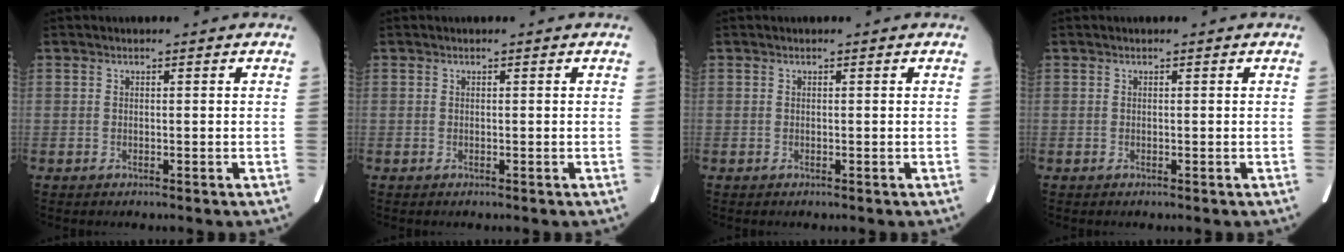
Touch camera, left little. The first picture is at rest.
{"total": 0.0}
{"total": 0.0}
{"total": 0.0}